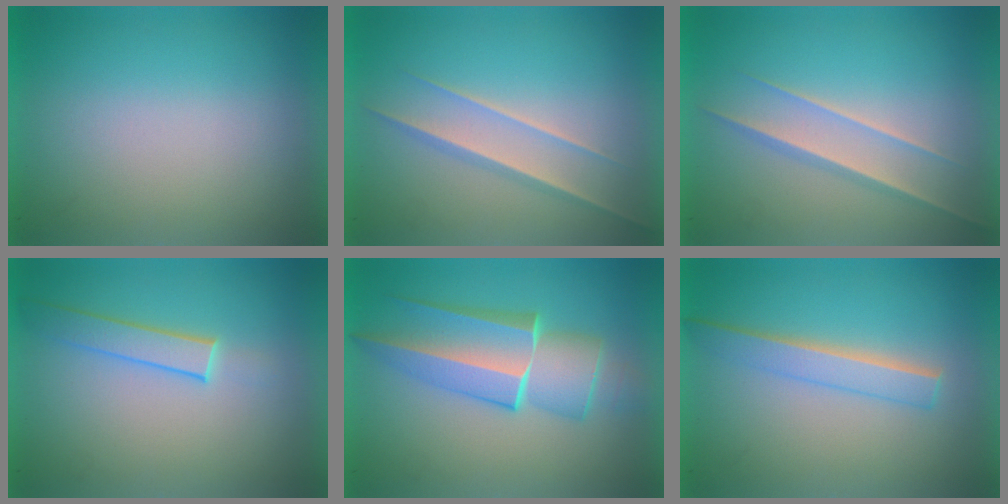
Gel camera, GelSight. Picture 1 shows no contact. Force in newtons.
{"total": 1.5}
{"total": 1.5}
{"total": 1.9}
{"total": 6.2}
{"total": 2.2}